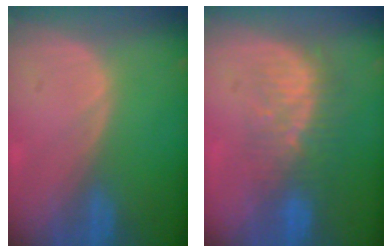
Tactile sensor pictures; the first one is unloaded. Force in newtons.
{"total": 8.4, "press": 7.5, "slide": 3.8}